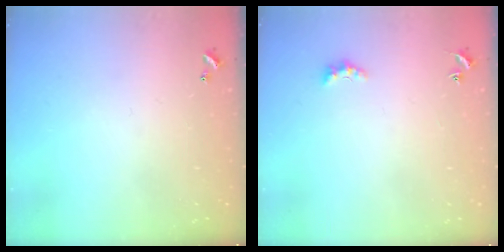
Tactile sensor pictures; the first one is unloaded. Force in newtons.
{"total": 2.4, "press": 2.3, "slide": 0.5}